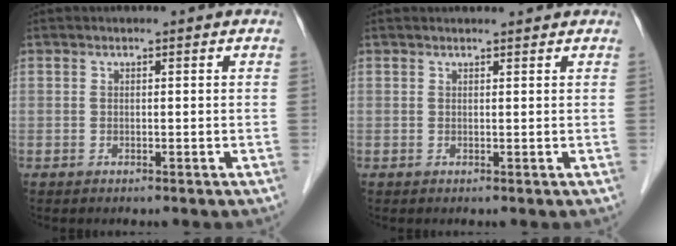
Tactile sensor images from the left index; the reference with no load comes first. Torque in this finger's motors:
{"motor_torque": [0.36, -0.11, 0.07, -0.01]}